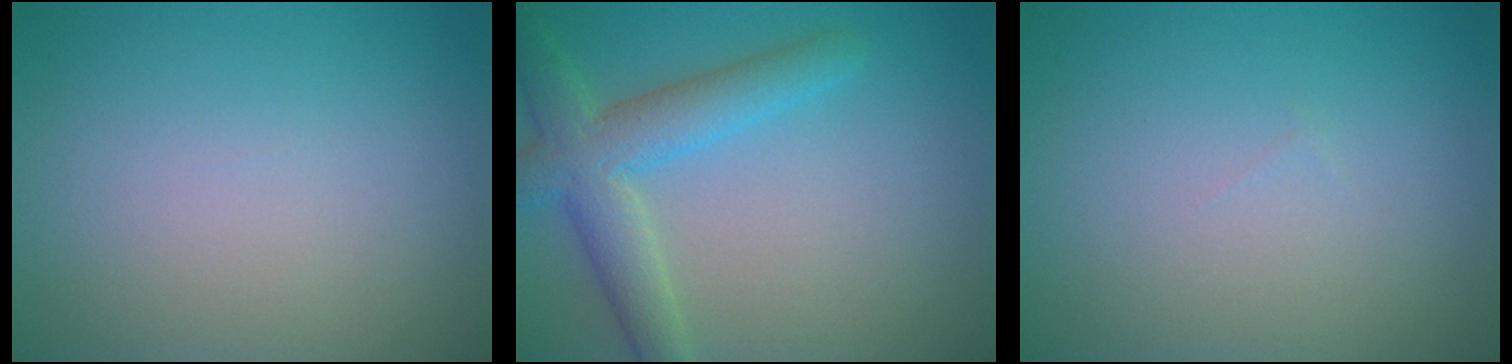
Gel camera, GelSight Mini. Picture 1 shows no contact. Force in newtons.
{"total": 5.0, "press": 5.0, "slide": 0.2}
{"total": 0.0}